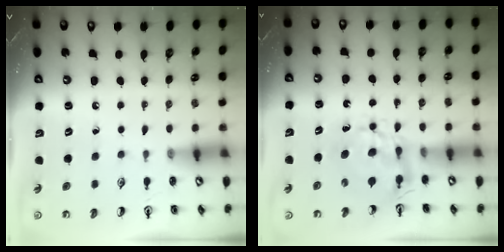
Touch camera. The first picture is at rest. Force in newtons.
{"total": 6.8, "press": 6.8, "slide": 0.6}